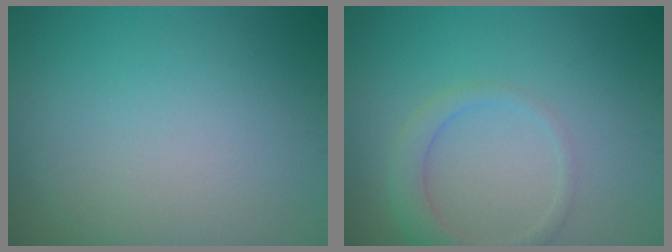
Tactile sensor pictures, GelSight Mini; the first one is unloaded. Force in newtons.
{"total": 2.4, "press": 2.4, "slide": 0.2}